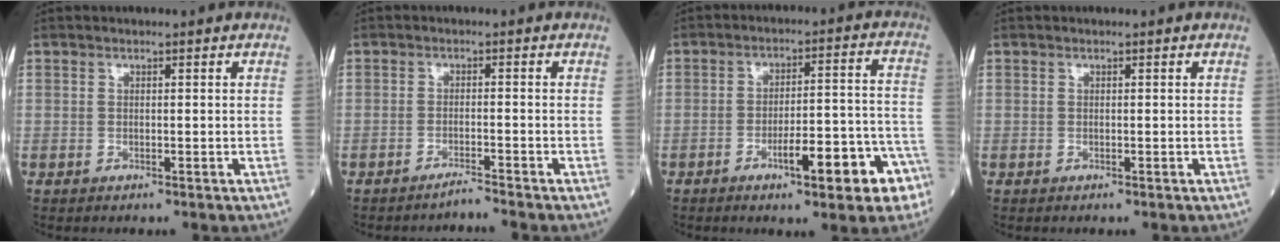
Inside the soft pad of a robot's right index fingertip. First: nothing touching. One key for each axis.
{"total": 2.1, "fx": -1.9, "fy": -0.8, "fz": 0.1, "tx": 0.004, "ty": -0.004, "tz": -0.033}
{"total": 11.8, "fx": -5.8, "fy": 2.2, "fz": 10.1, "tx": -0.133, "ty": 0.023, "tz": -0.076}
{"total": 0.0}